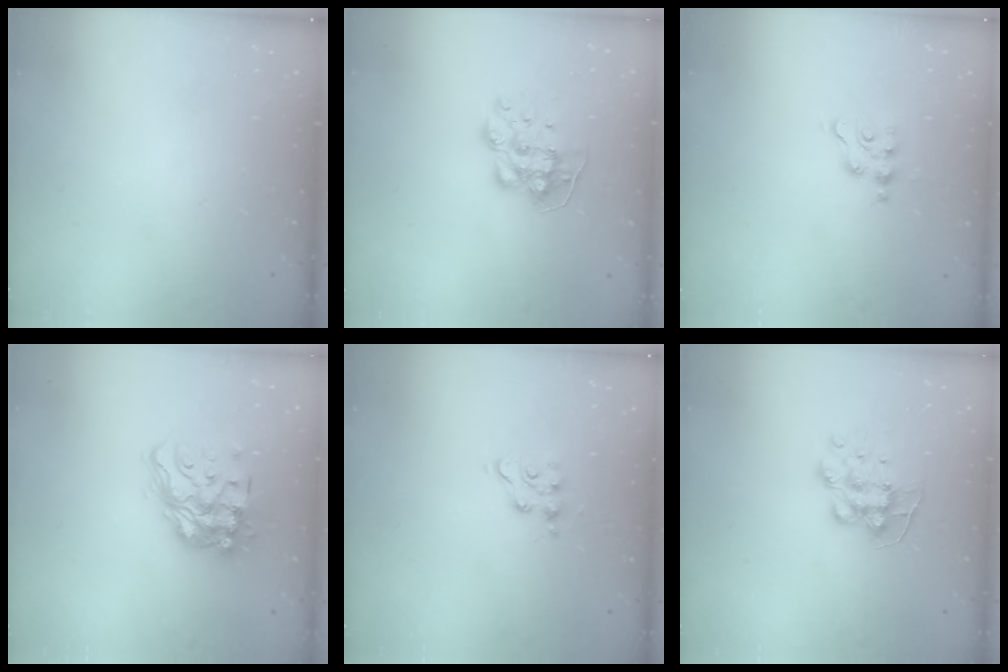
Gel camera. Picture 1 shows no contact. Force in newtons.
{"total": 9.2, "press": 9.2, "slide": 0.4}
{"total": 3.9, "press": 3.9, "slide": 0.6}
{"total": 17.0, "press": 16.9, "slide": 1.6}
{"total": 5.1, "press": 5.1, "slide": 0.4}
{"total": 9.0, "press": 9.0, "slide": 0.3}